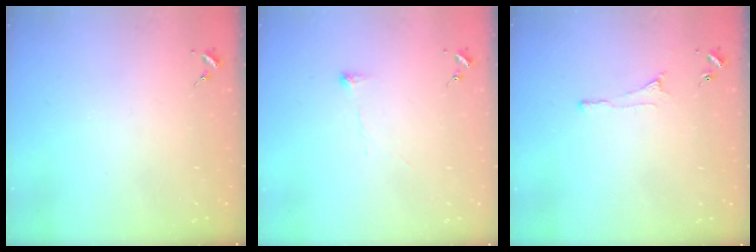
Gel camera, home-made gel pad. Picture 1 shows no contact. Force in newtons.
{"total": 6.5, "press": 6.4, "slide": 0.9}
{"total": 4.9, "press": 4.8, "slide": 0.6}